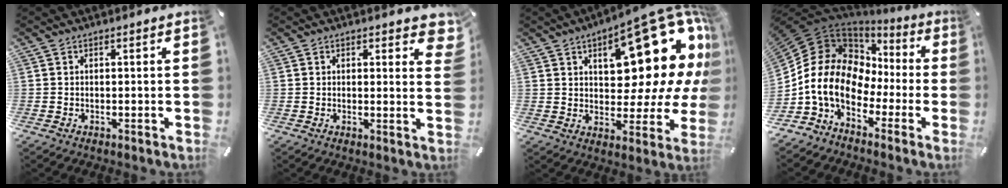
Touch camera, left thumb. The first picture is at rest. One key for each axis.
{"total": 2.7, "fx": 1.6, "fy": 1.4, "fz": 1.6, "tx": -0.011, "ty": -0.006, "tz": 0.024}
{"total": 23.4, "fx": 11.0, "fy": 11.5, "fz": 17.2, "tx": -0.211, "ty": -0.075, "tz": 0.182}
{"total": 15.6, "fx": -2.0, "fy": 12.1, "fz": 9.6, "tx": -0.213, "ty": -0.009, "tz": -0.040}